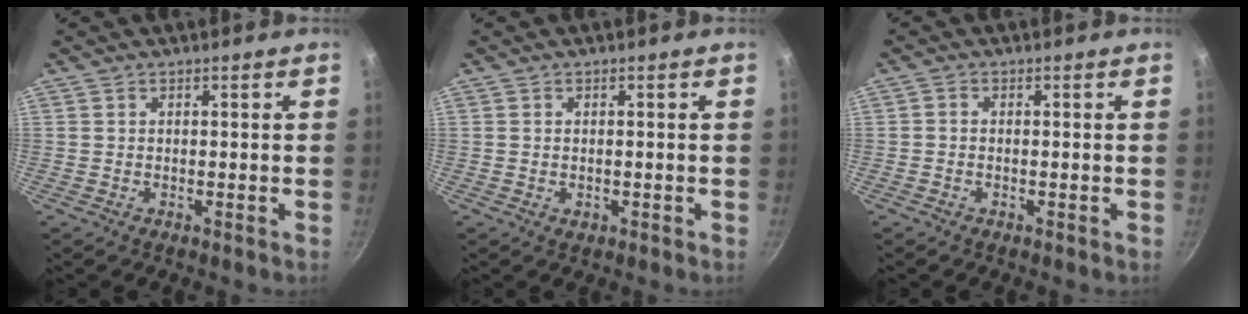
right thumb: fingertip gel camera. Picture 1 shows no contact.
{"total": 1.2, "force": [-0.3, 0.9, 0.7], "torque": [-0.009, 0.000, -0.004]}
{"total": 0.9, "force": [-0.5, 0.6, 0.5], "torque": [-0.014, 0.005, -0.012]}